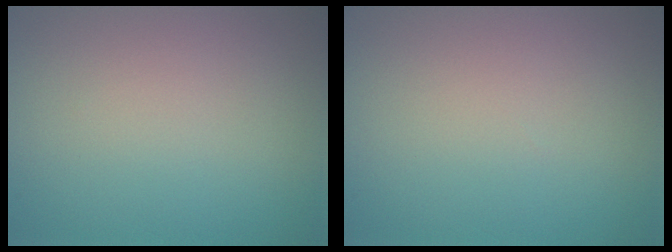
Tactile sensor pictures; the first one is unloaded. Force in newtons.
{"total": 0.0}